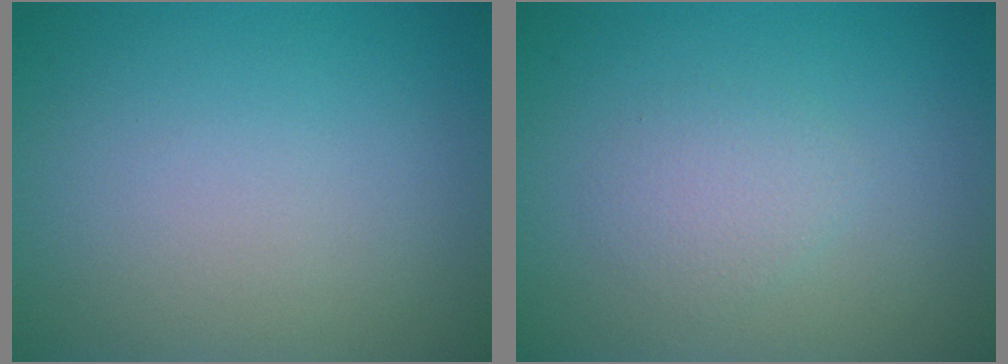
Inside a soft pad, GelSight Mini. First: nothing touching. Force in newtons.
{"total": 1.7, "press": 1.7, "slide": 0.0}